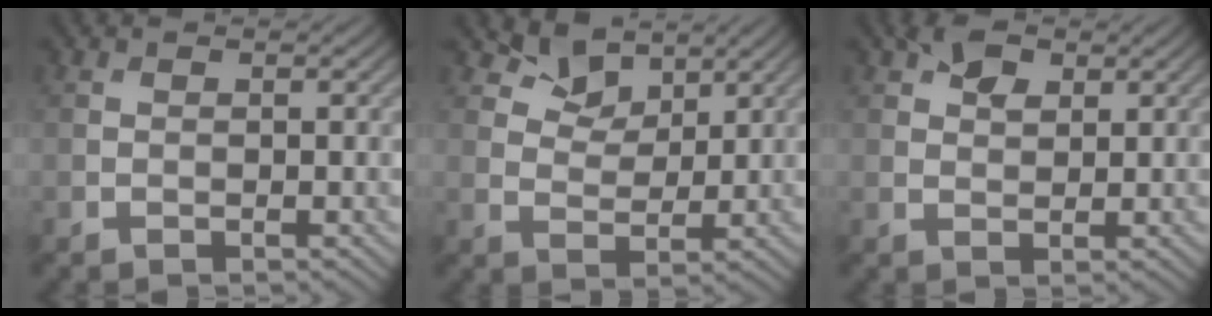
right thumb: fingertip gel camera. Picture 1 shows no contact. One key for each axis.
{"total": 5.1, "fx": 3.7, "fy": 2.8, "fz": 2.1, "tx": -0.046, "ty": -0.005, "tz": 0.070}
{"total": 3.2, "fx": 1.7, "fy": 2.0, "fz": 1.8, "tx": -0.037, "ty": 0.003, "tz": 0.029}